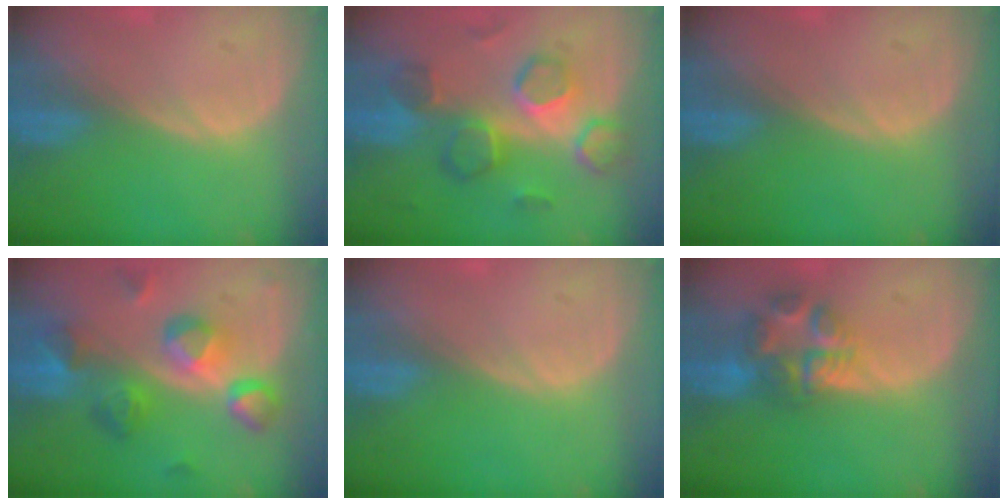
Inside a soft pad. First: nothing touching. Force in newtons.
{"total": 8.5, "press": 8.3, "slide": 2.1}
{"total": 0.0}
{"total": 9.2, "press": 8.3, "slide": 4.0}
{"total": 0.0}
{"total": 6.9, "press": 6.5, "slide": 2.2}